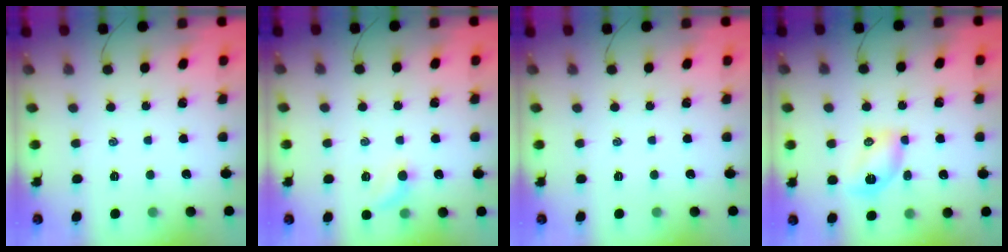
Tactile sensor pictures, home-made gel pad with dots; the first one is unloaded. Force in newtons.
{"total": 6.5, "press": 6.3, "slide": 1.4}
{"total": 0.0}
{"total": 6.0, "press": 5.9, "slide": 1.4}